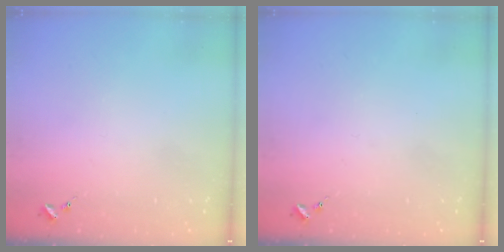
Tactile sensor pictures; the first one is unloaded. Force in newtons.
{"total": 0.0}